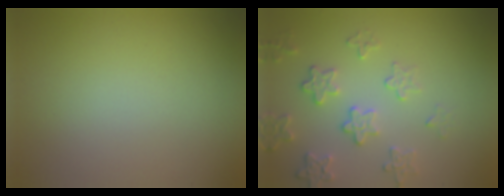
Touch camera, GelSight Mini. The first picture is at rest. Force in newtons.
{"total": 3.2, "press": 3.0, "slide": 0.9}